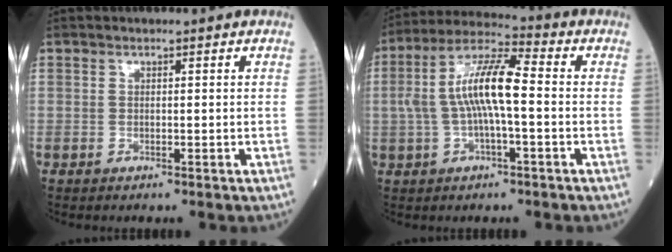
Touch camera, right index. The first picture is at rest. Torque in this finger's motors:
{"motor_torque": [1.89, 0.07, 0.91, 0.21]}